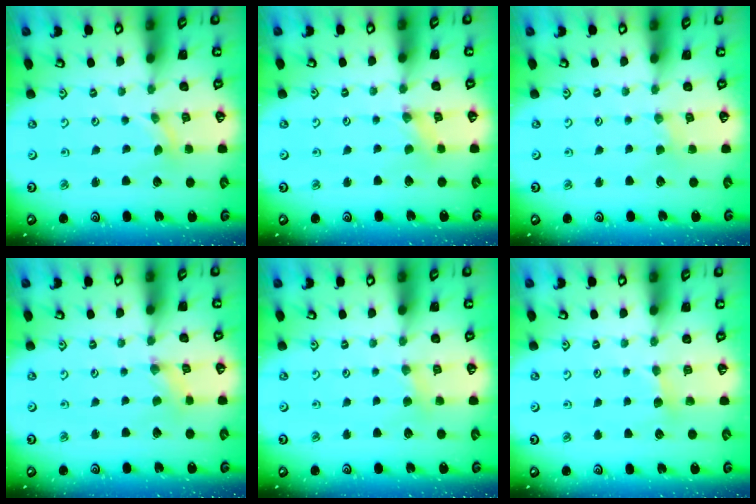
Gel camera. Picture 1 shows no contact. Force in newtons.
{"total": 0.0}
{"total": 0.9, "press": 0.9, "slide": 0.2}
{"total": 1.4, "press": 1.3, "slide": 0.3}
{"total": 3.2, "press": 3.1, "slide": 0.6}
{"total": 3.9, "press": 3.8, "slide": 0.5}